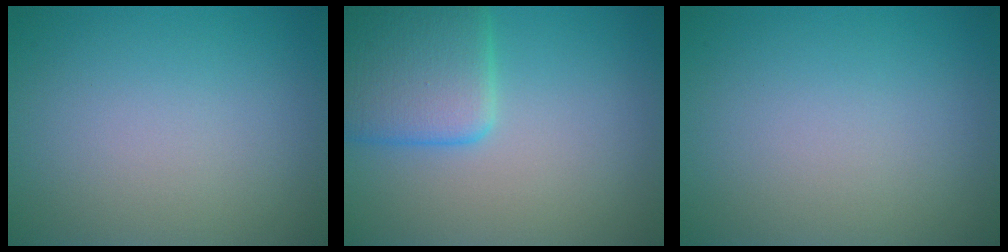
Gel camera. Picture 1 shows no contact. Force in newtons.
{"total": 5.6, "press": 5.6, "slide": 0.3}
{"total": 0.0}